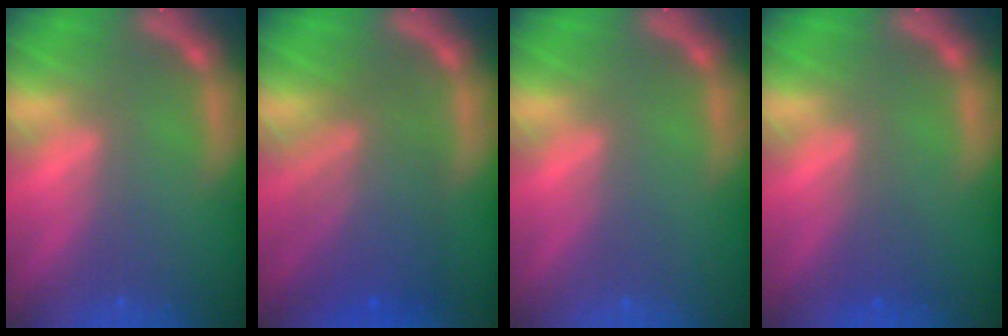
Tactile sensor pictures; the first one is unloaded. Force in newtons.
{"total": 7.1}
{"total": 0.0}
{"total": 1.5}